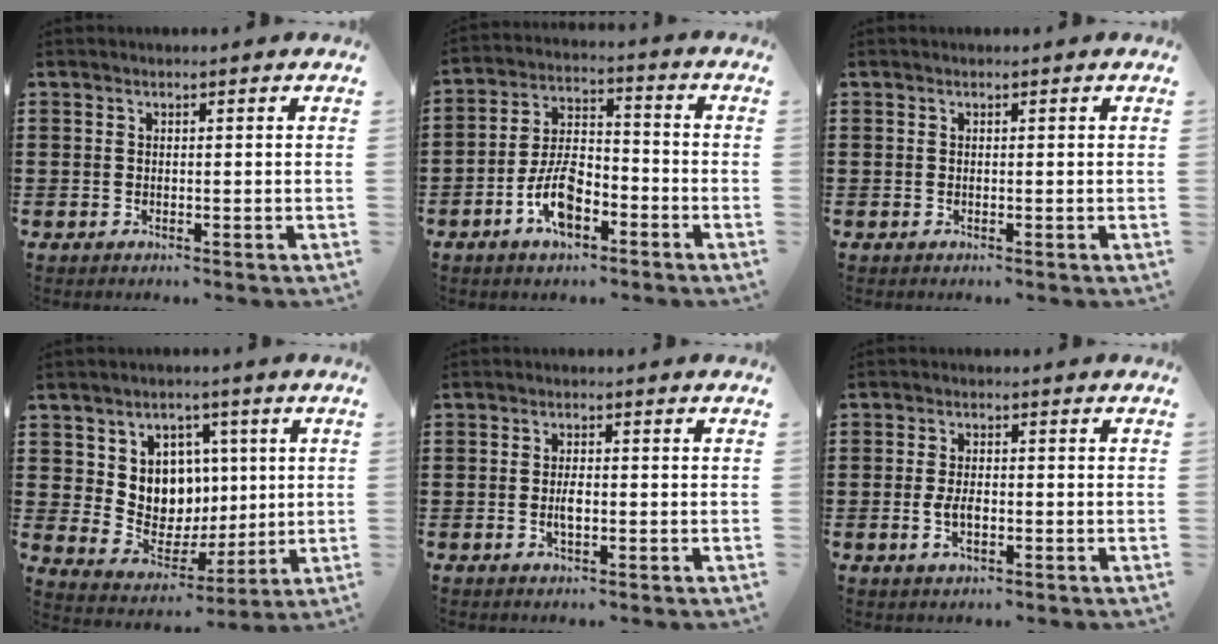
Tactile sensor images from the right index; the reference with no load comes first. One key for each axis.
{"total": 8.1, "fx": -4.0, "fy": 4.0, "fz": 5.8, "tx": -0.126, "ty": 0.009, "tz": -0.076}
{"total": 0.0}
{"total": 7.8, "fx": 2.4, "fy": 7.1, "fz": 2.1, "tx": -0.059, "ty": -0.018, "tz": 0.048}
{"total": 2.6, "fx": -0.5, "fy": 1.0, "fz": 2.3, "tx": -0.044, "ty": 0.003, "tz": -0.009}
{"total": 3.4, "fx": -0.7, "fy": 1.7, "fz": 2.9, "tx": -0.069, "ty": -0.003, "tz": -0.016}